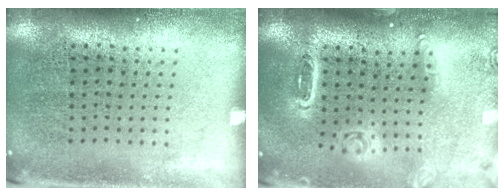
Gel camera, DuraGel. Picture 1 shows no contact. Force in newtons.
{"total": 1.5, "press": 1.5, "slide": 0.1}